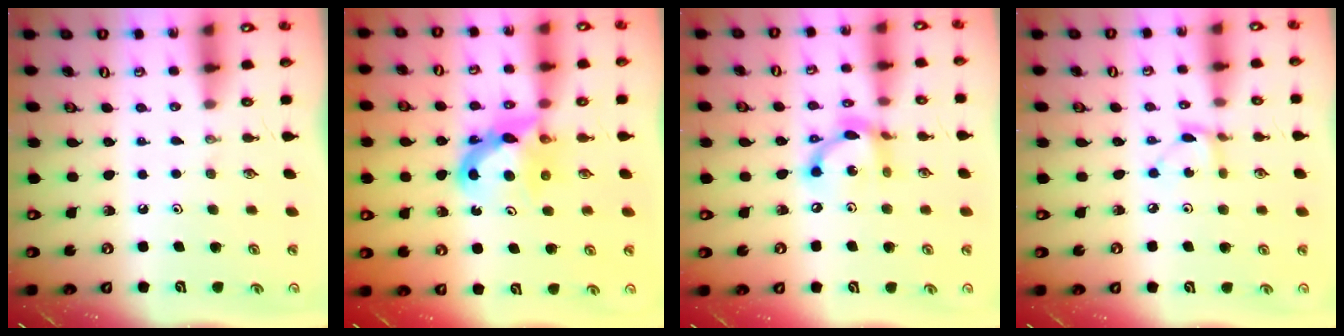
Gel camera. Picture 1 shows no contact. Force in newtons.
{"total": 7.8, "press": 7.8, "slide": 0.7}
{"total": 13.0, "press": 12.9, "slide": 0.9}
{"total": 2.7, "press": 2.7, "slide": 0.2}